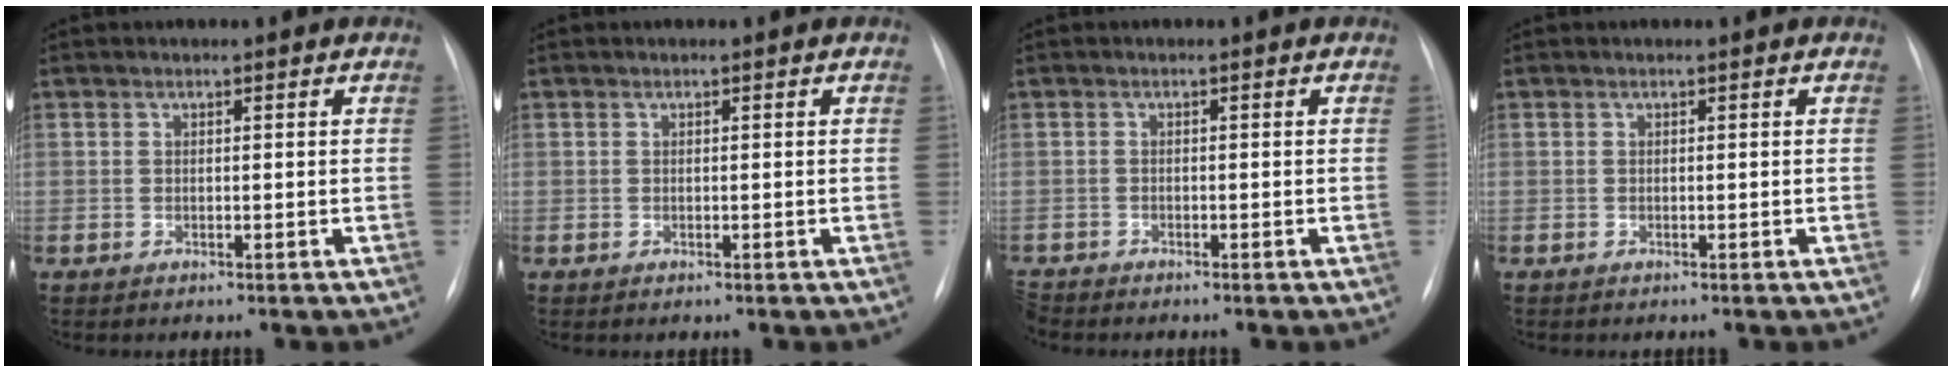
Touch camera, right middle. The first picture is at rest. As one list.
[{"total": 0.0}, {"total": 1.8, "force": [-1.7, 0.3, -0.1], "torque": [0.002, -0.008, -0.031]}, {"total": 0.0}]